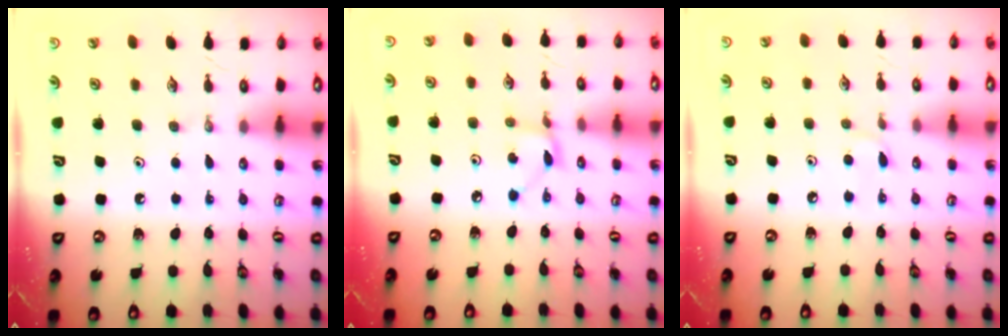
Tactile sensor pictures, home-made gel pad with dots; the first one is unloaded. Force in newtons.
{"total": 2.6, "press": 2.6, "slide": 0.1}
{"total": 3.4, "press": 3.4, "slide": 0.5}